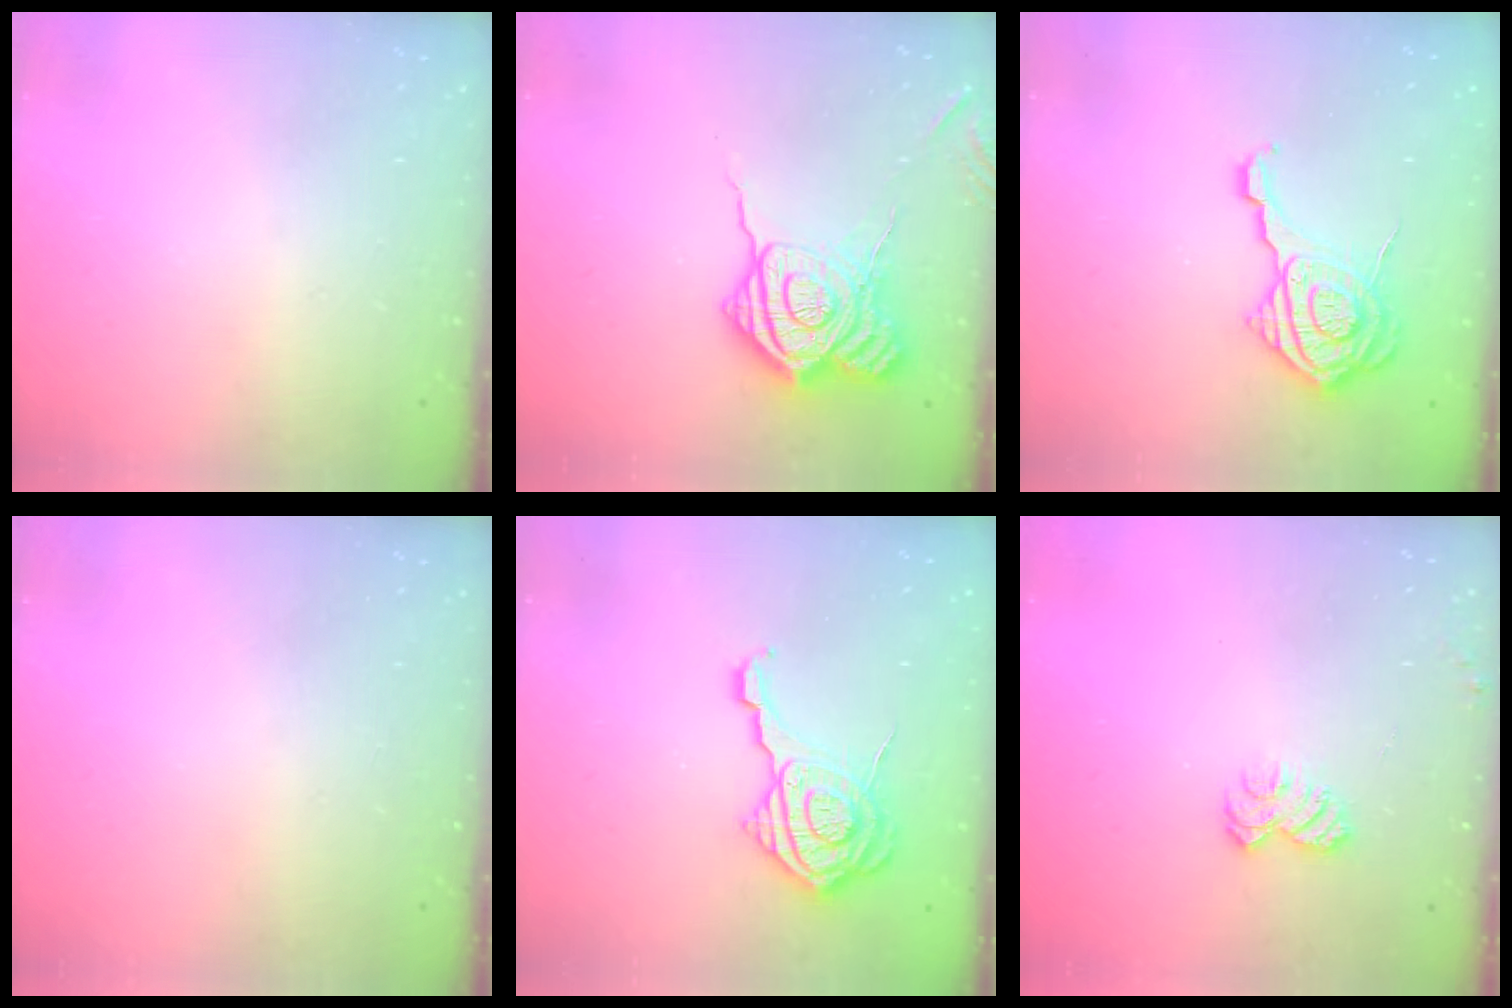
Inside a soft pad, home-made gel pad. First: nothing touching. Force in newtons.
{"total": 19.7, "press": 19.7, "slide": 1.0}
{"total": 14.0, "press": 14.0, "slide": 1.0}
{"total": 0.0}
{"total": 14.0, "press": 14.0, "slide": 1.0}
{"total": 5.5, "press": 5.4, "slide": 0.5}